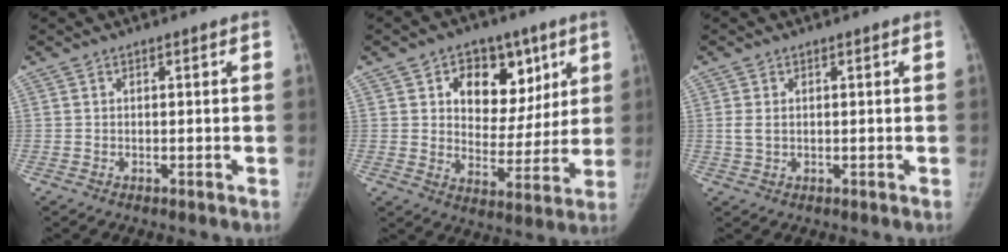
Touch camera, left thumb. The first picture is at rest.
{"total": 14.8, "force": [6.4, 10.4, 8.5], "torque": [-0.063, -0.024, 0.100]}
{"total": 2.4, "force": [0.4, 1.6, 1.8], "torque": [-0.039, 0.003, 0.012]}